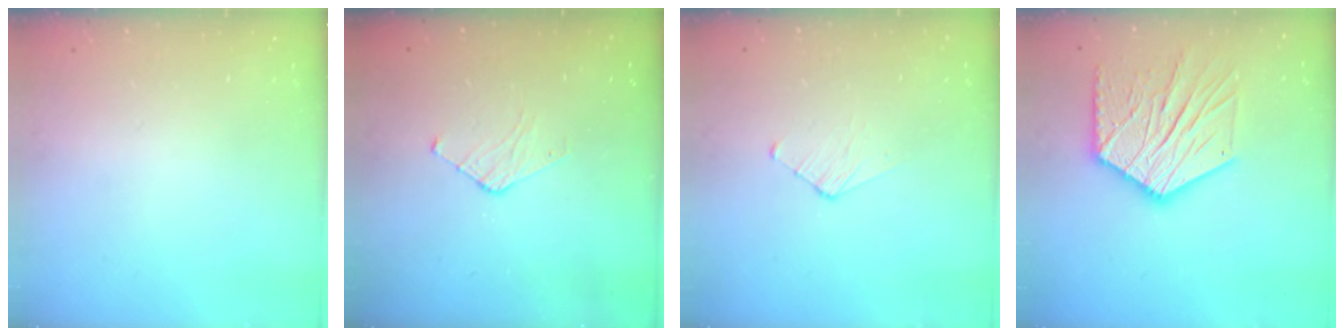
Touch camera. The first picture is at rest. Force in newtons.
{"total": 4.2, "press": 4.2, "slide": 0.4}
{"total": 2.8, "press": 2.7, "slide": 0.3}
{"total": 17.7, "press": 17.6, "slide": 1.4}